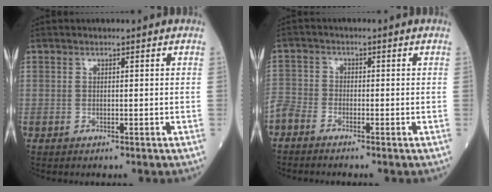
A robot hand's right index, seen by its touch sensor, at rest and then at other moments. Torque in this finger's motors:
{"motor_torque": [0.64, -0.56, 0.19, 0.10]}